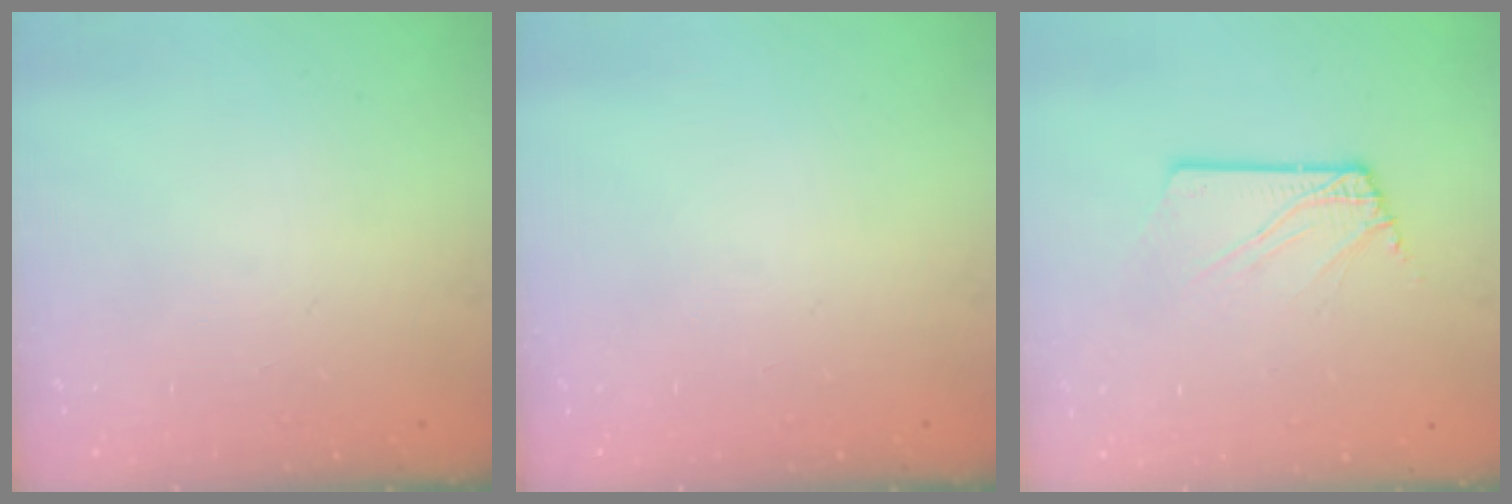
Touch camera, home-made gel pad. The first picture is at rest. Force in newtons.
{"total": 0.0}
{"total": 2.5, "press": 2.5, "slide": 0.3}